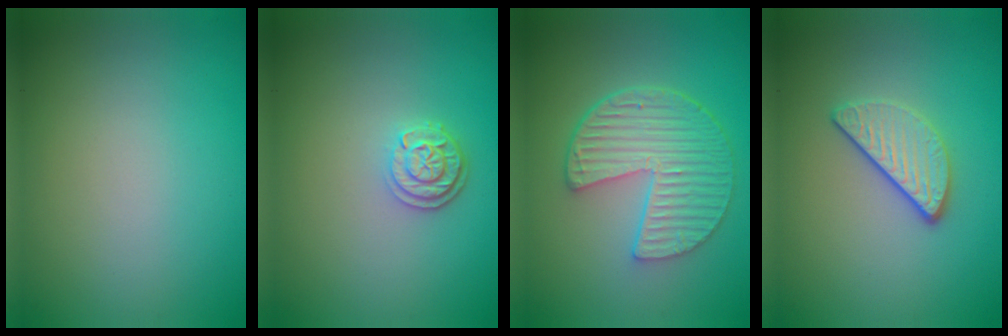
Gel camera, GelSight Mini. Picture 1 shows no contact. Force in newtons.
{"total": 2.5, "press": 2.1, "slide": 1.3}
{"total": 6.6, "press": 4.7, "slide": 4.5}
{"total": 2.9, "press": 2.4, "slide": 1.6}